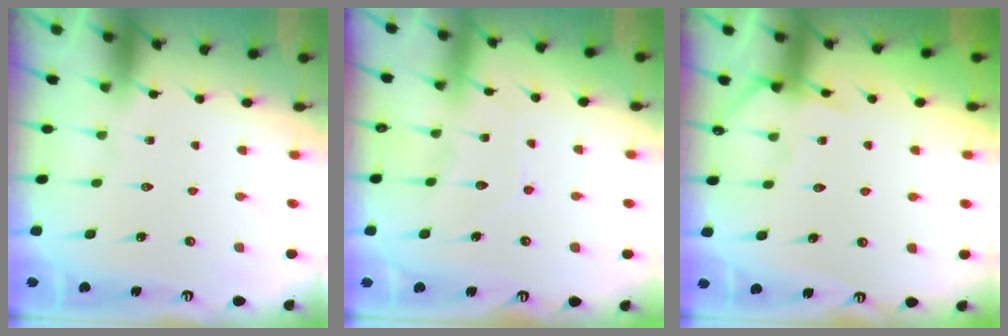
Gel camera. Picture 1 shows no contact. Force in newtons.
{"total": 7.6, "press": 7.6, "slide": 0.7}
{"total": 5.2, "press": 5.1, "slide": 0.7}